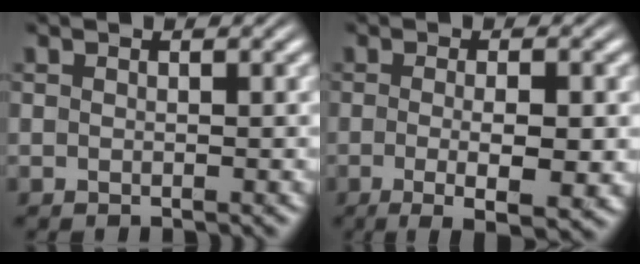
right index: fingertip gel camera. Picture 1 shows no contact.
{"total": 6.0, "force": [-3.1, 1.4, 4.9], "torque": [-0.080, -0.026, -0.036]}